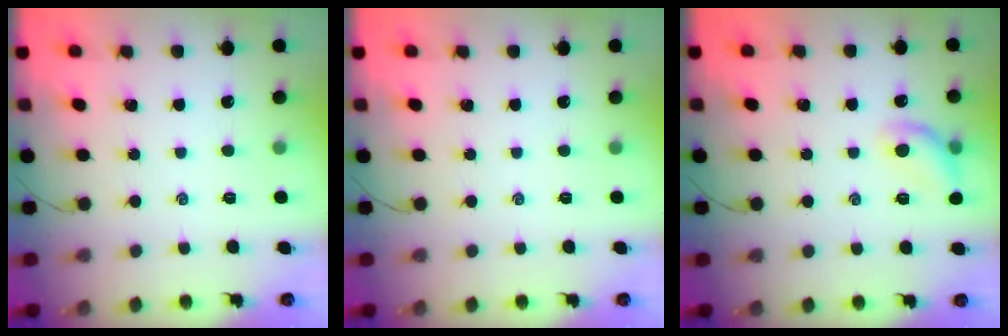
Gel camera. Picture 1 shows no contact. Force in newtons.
{"total": 0.0}
{"total": 10.1, "press": 9.9, "slide": 2.0}